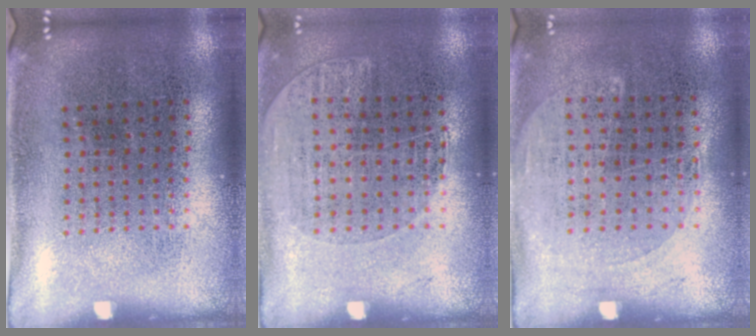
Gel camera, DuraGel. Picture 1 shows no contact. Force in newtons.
{"total": 1.1, "press": 1.0, "slide": 0.6}
{"total": 1.3, "press": 1.0, "slide": 0.7}